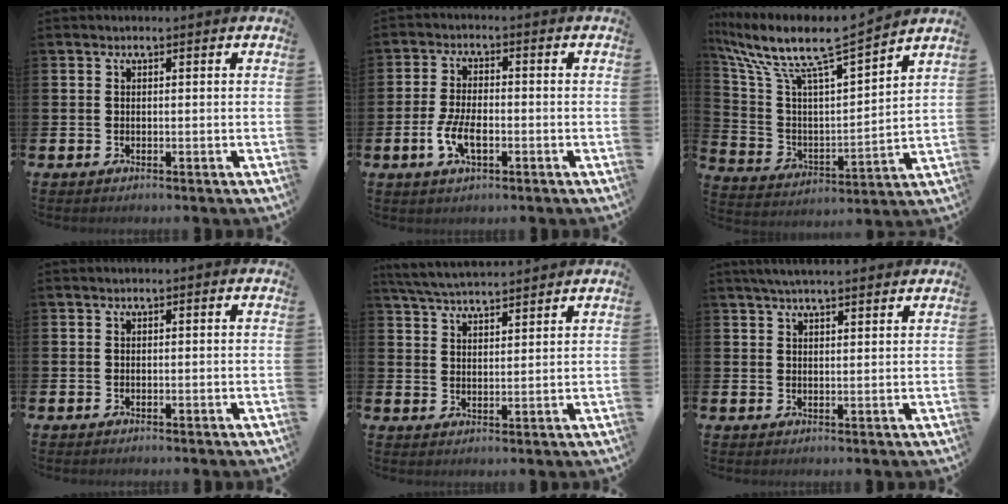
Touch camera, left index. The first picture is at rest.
{"total": 4.9, "force": [-1.5, 2.3, 4.1], "torque": [-0.079, 0.001, -0.029]}
{"total": 9.6, "force": [8.0, 1.1, 5.1], "torque": [-0.136, -0.058, 0.127]}
{"total": 0.0}
{"total": 5.0, "force": [5.0, 0.3, 0.7], "torque": [-0.032, -0.024, 0.089]}
{"total": 4.2, "force": [3.8, 0.6, 1.6], "torque": [-0.035, -0.007, 0.069]}